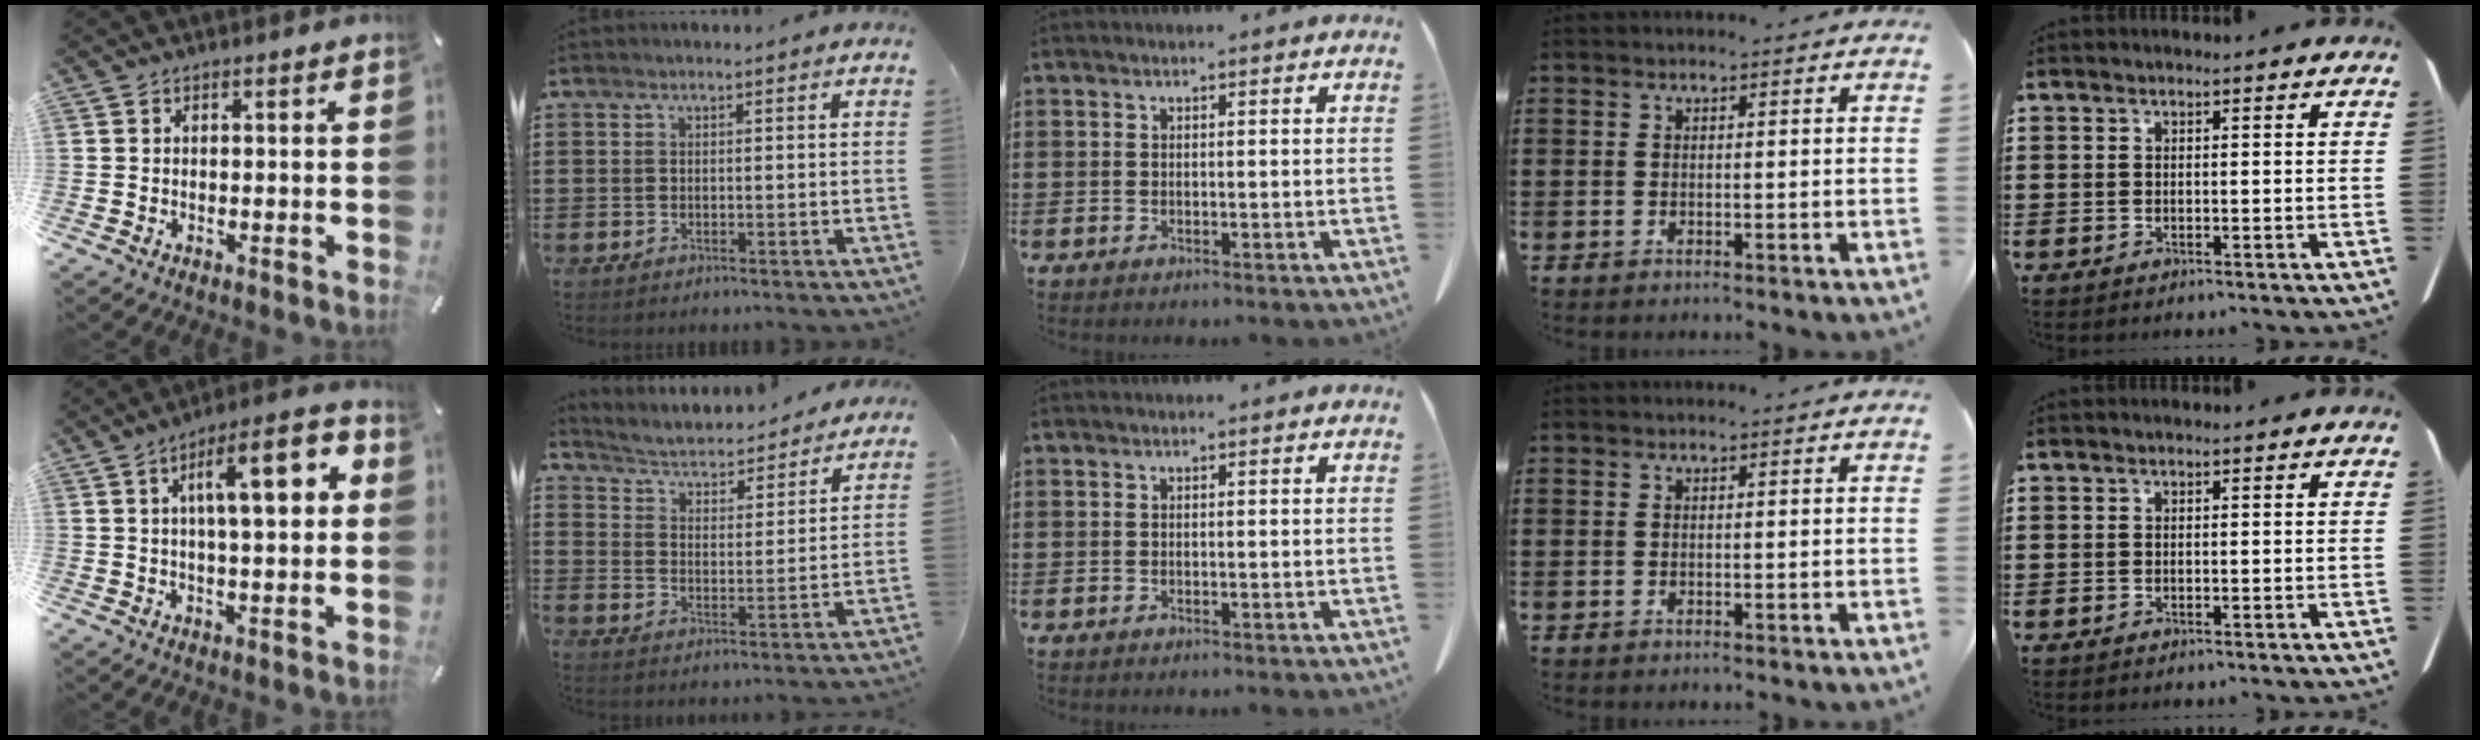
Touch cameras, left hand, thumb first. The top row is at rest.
{"thumb": {"total": 13.5, "force": [3.5, 4.2, 12.4], "torque": [-0.185, 0.000, 0.047]}, "index": {"total": 3.2, "force": [3.1, 0.4, 0.7], "torque": [-0.035, -0.031, 0.043]}}